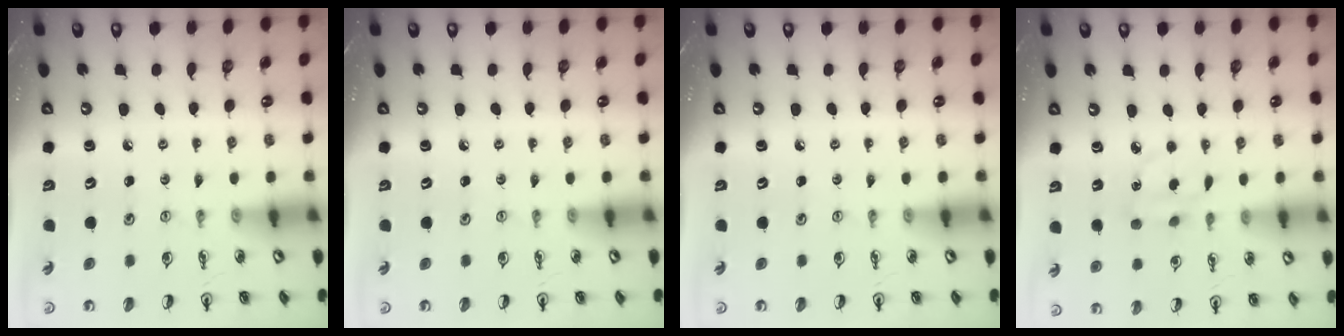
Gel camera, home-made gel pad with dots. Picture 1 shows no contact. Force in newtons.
{"total": 0.0}
{"total": 0.0}
{"total": 5.1, "press": 5.1, "slide": 0.6}